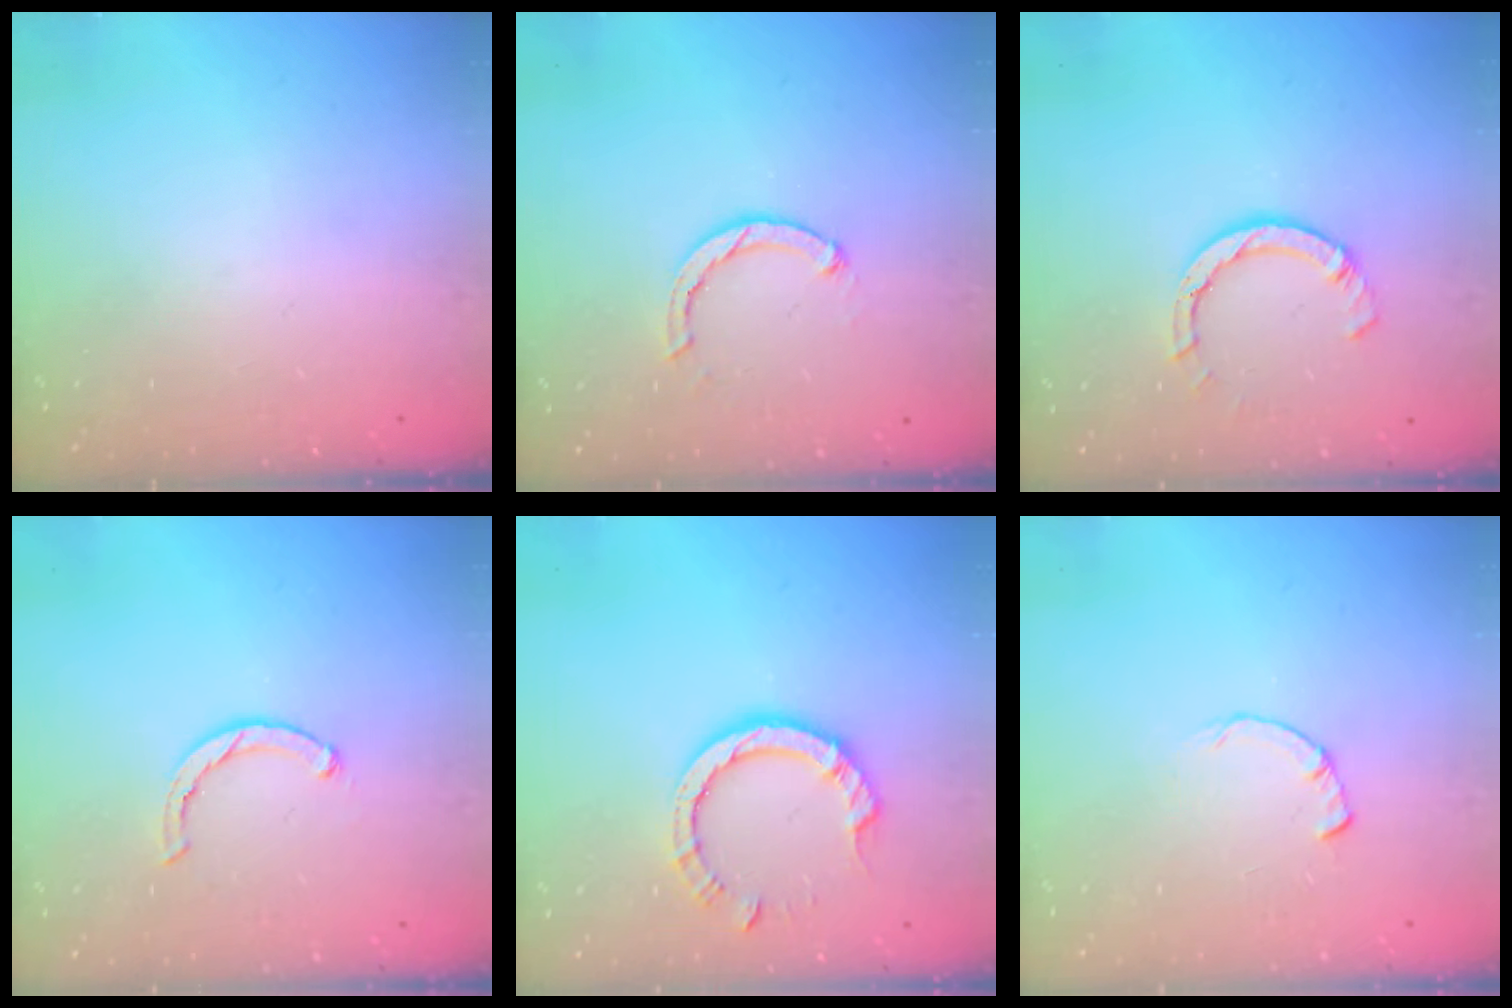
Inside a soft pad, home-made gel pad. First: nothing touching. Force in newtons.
{"total": 2.3, "press": 2.3, "slide": 0.3}
{"total": 5.5, "press": 5.5, "slide": 0.6}
{"total": 2.3, "press": 2.2, "slide": 0.5}
{"total": 8.5, "press": 8.4, "slide": 1.0}
{"total": 0.8, "press": 0.8, "slide": 0.2}